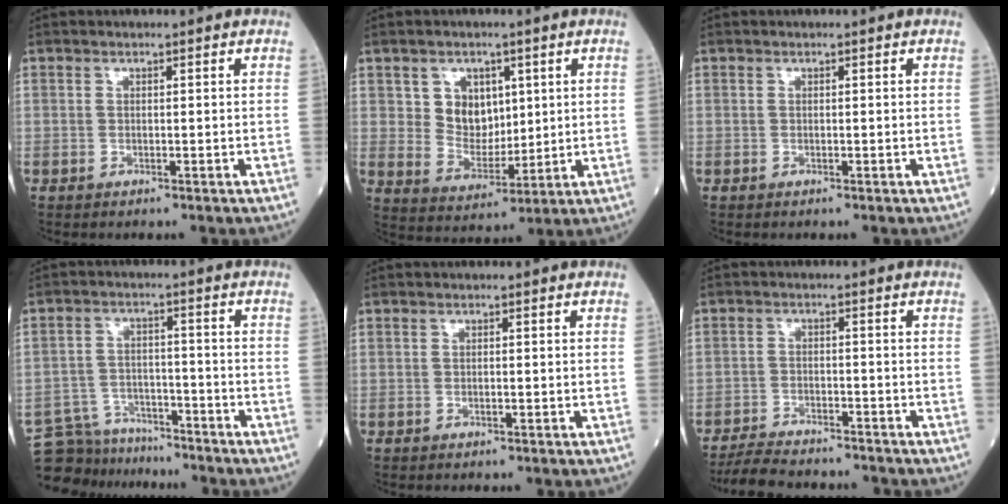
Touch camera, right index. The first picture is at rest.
{"total": 6.8, "force": [2.5, 5.1, 3.8], "torque": [-0.065, 0.006, 0.053]}
{"total": 0.0}
{"total": 10.0, "force": [-9.3, 3.7, 0.1], "torque": [-0.008, 0.024, -0.152]}
{"total": 0.5, "force": [-0.2, 0.1, 0.4], "torque": [-0.012, -0.001, -0.002]}
{"total": 8.7, "force": [-8.1, 1.4, 2.8], "torque": [-0.045, -0.012, -0.130]}